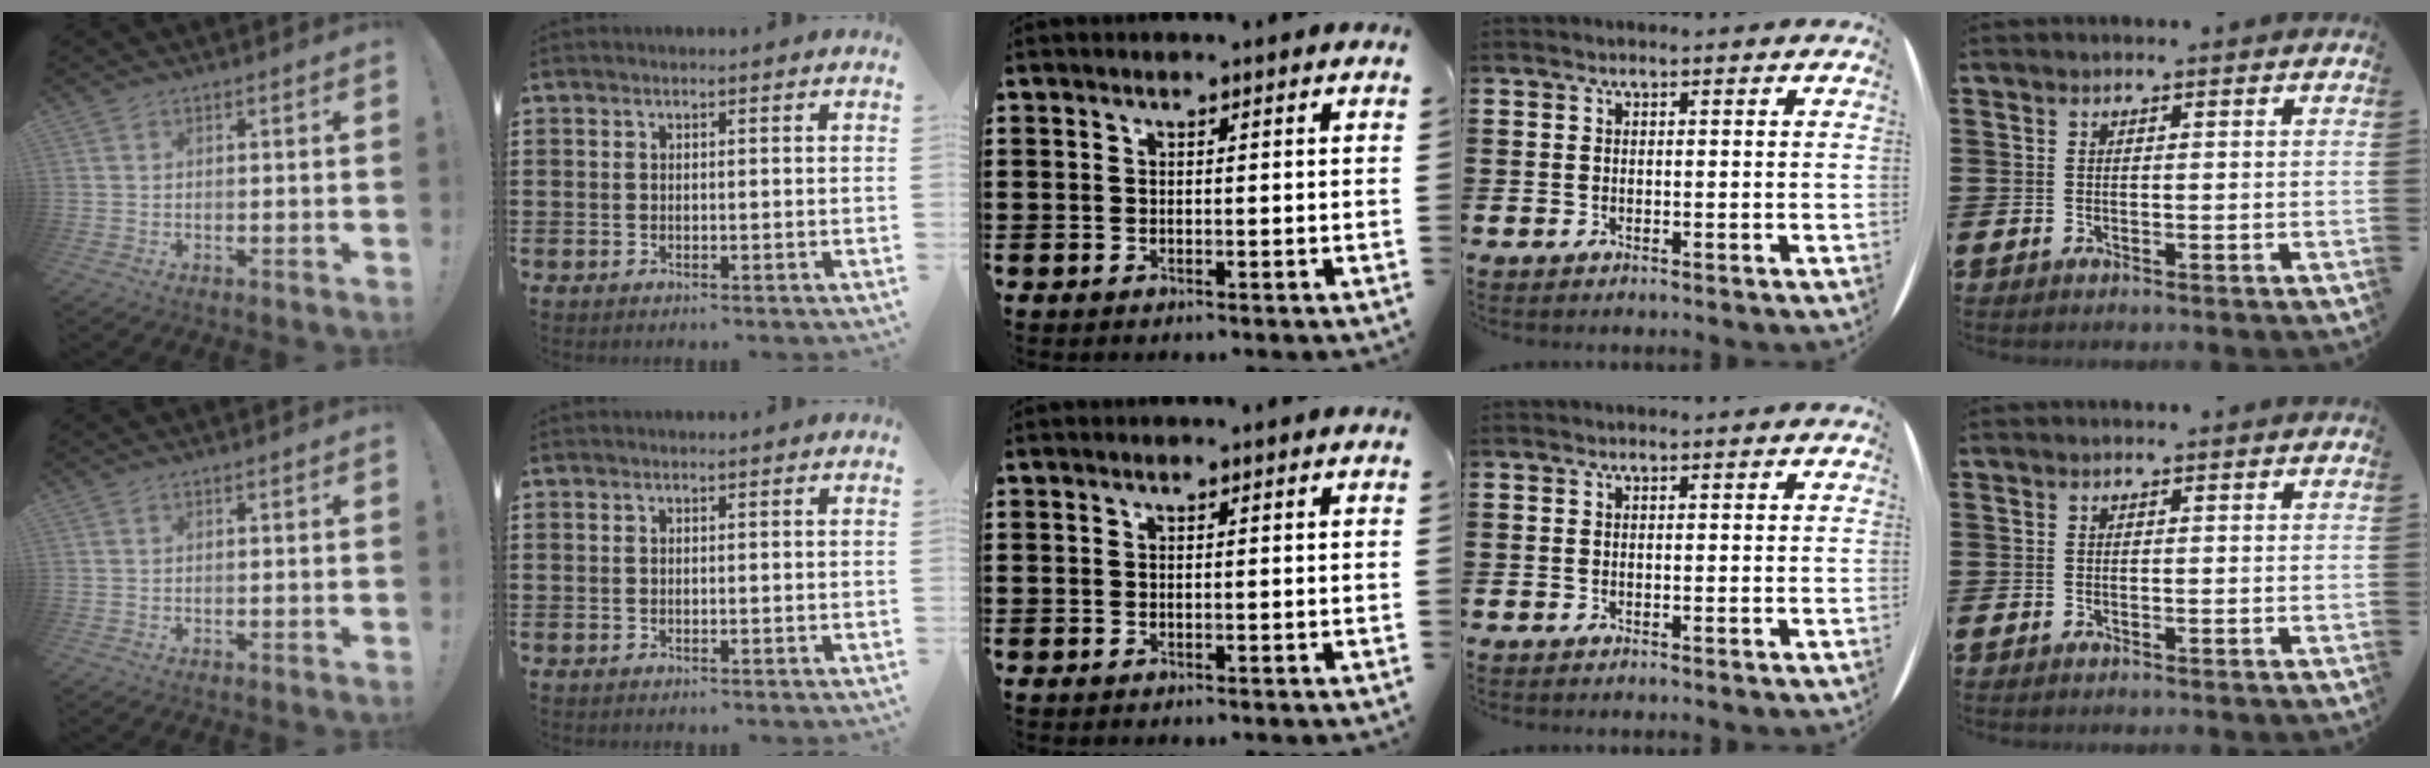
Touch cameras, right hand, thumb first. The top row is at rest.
{}